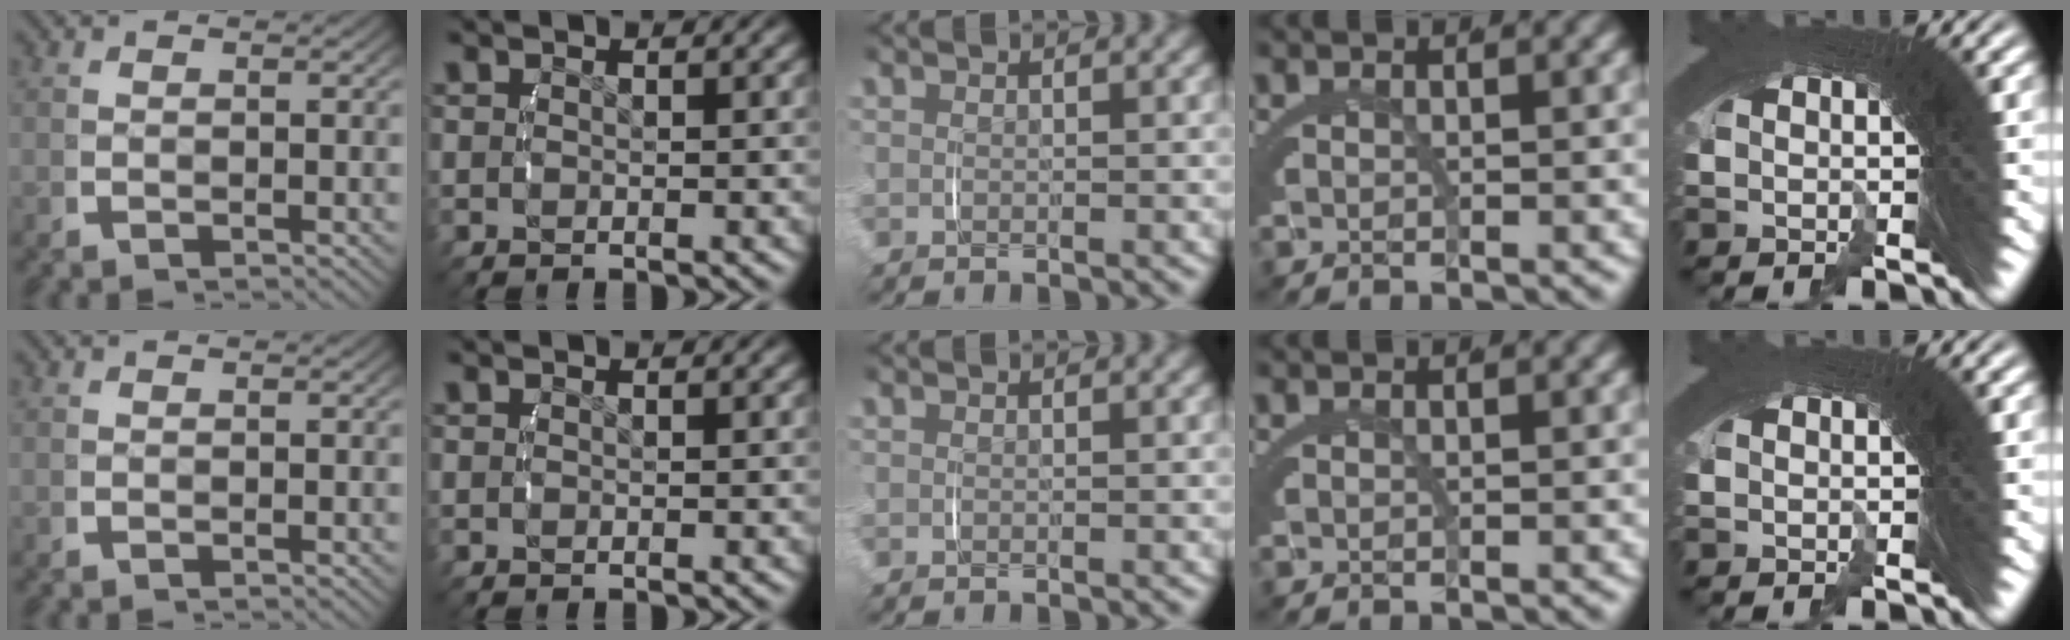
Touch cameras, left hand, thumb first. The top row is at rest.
{}